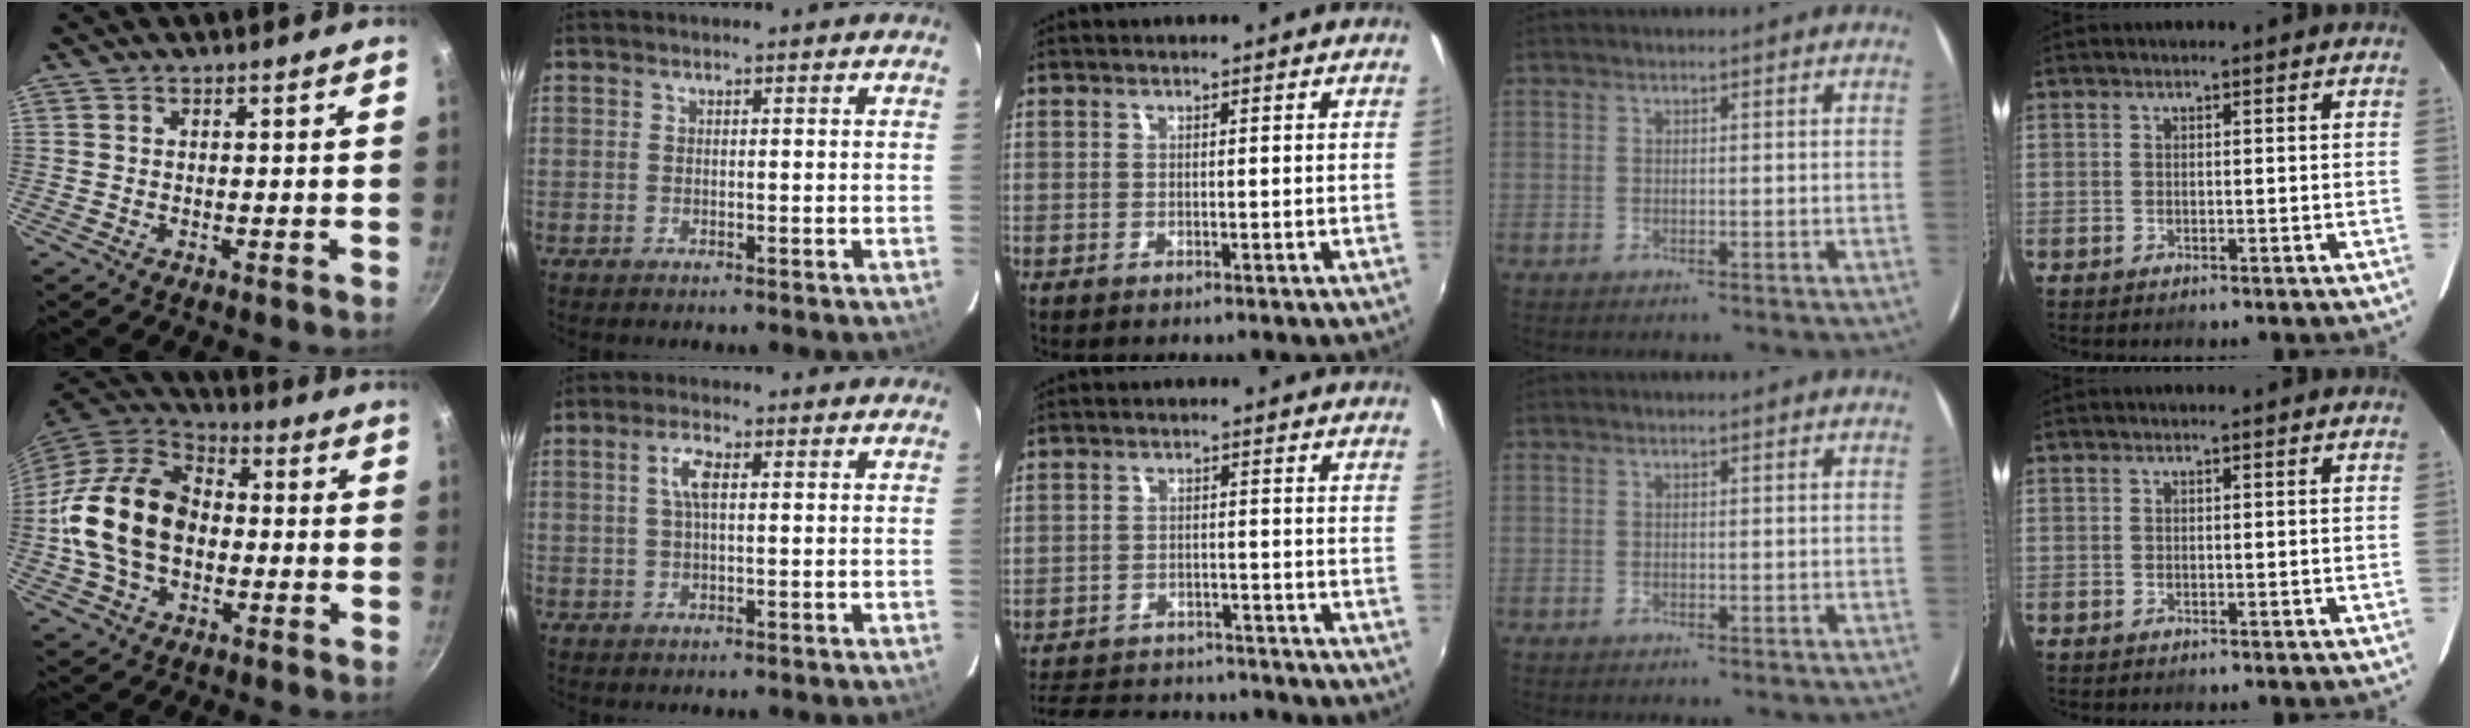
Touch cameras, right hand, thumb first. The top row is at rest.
{"thumb": {"total": 18.9, "force": [-1.5, 13.2, 13.5], "torque": [-0.225, 0.034, -0.038]}, "index": {"total": 3.6, "force": [0.8, 1.2, 3.3], "torque": [-0.067, 0.008, 0.017]}, "middle": {"total": 17.9, "force": [-15.2, 6.9, 6.3], "torque": [-0.152, 0.027, -0.200]}}